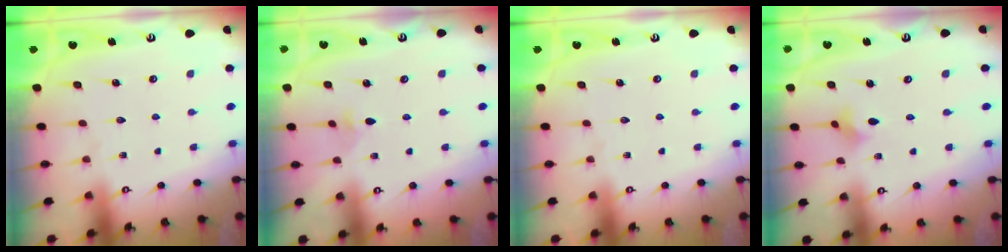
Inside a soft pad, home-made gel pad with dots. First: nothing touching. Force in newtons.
{"total": 2.8, "press": 2.7, "slide": 0.8}
{"total": 0.0}
{"total": 2.4, "press": 2.3, "slide": 0.5}